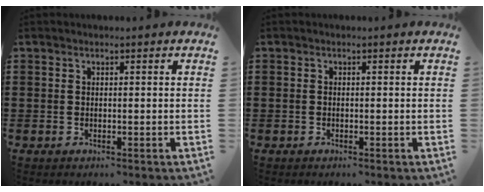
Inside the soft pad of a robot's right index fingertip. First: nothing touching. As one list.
[{"total": 0.0}]